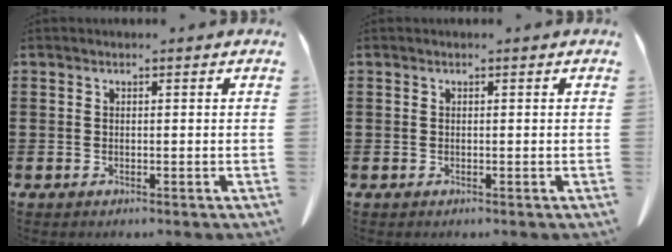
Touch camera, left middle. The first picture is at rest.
{"total": 0.0}